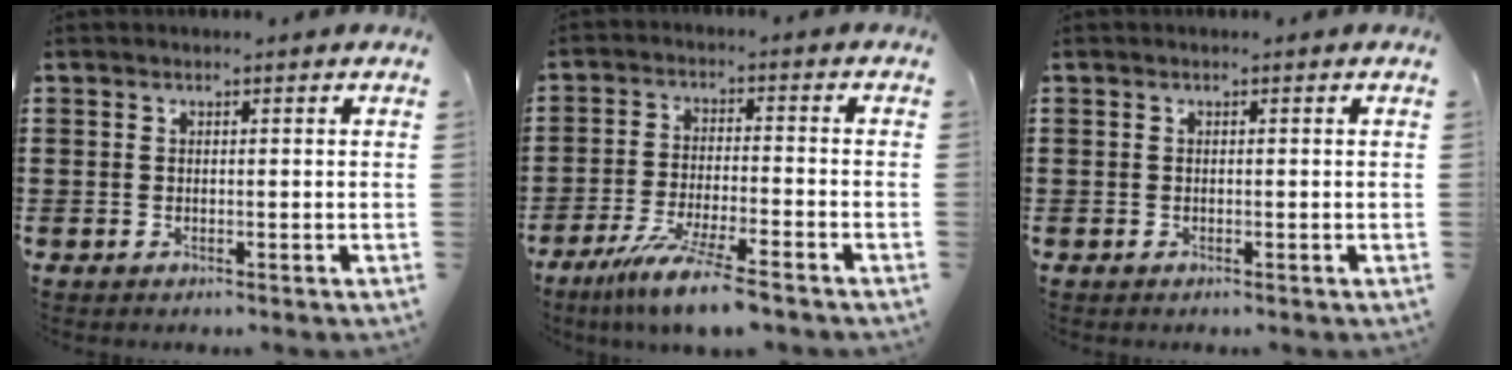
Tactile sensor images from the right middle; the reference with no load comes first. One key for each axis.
{"total": 8.0, "fx": -6.4, "fy": -0.4, "fz": 4.8, "tx": -0.097, "ty": -0.019, "tz": -0.120}
{"total": 0.0}